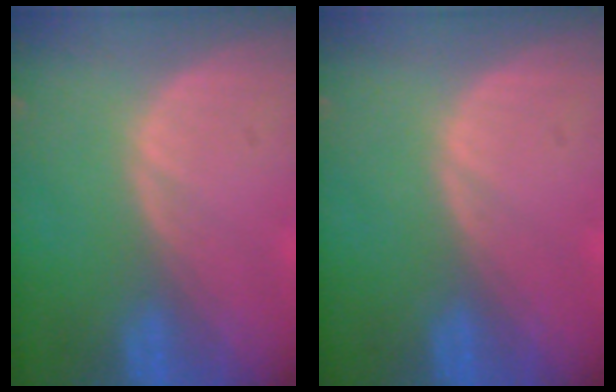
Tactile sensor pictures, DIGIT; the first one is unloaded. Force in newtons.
{"total": 0.0}